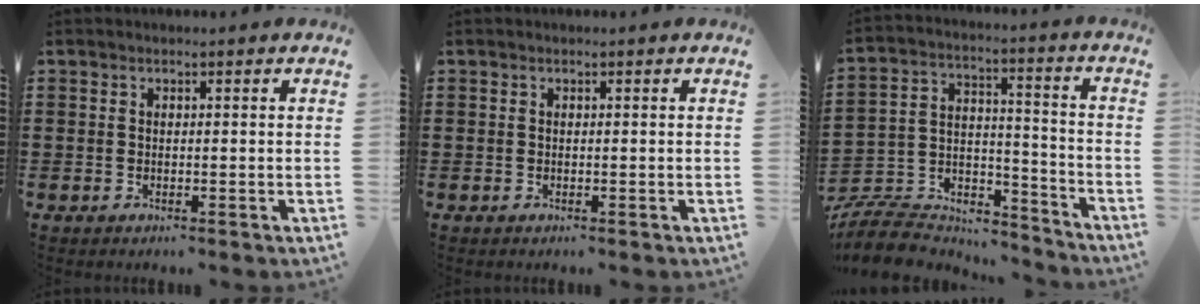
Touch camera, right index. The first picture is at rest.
{"total": 0.0}
{"total": 8.9, "force": [-8.2, 2.8, 1.8], "torque": [-0.048, 0.014, -0.165]}